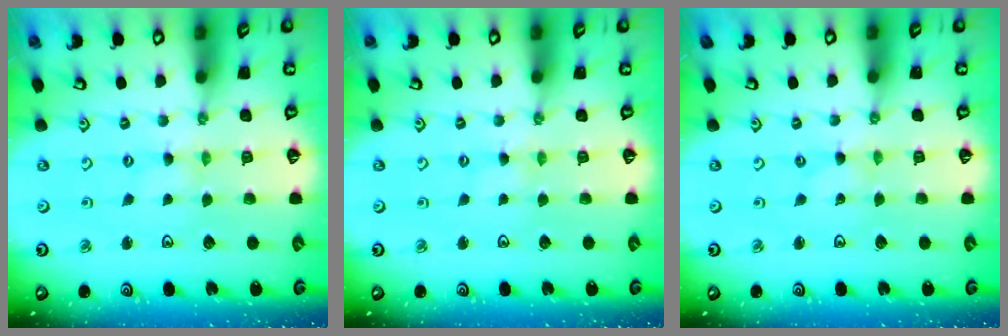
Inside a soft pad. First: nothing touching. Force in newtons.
{"total": 1.5, "press": 1.5, "slide": 0.2}
{"total": 0.0}